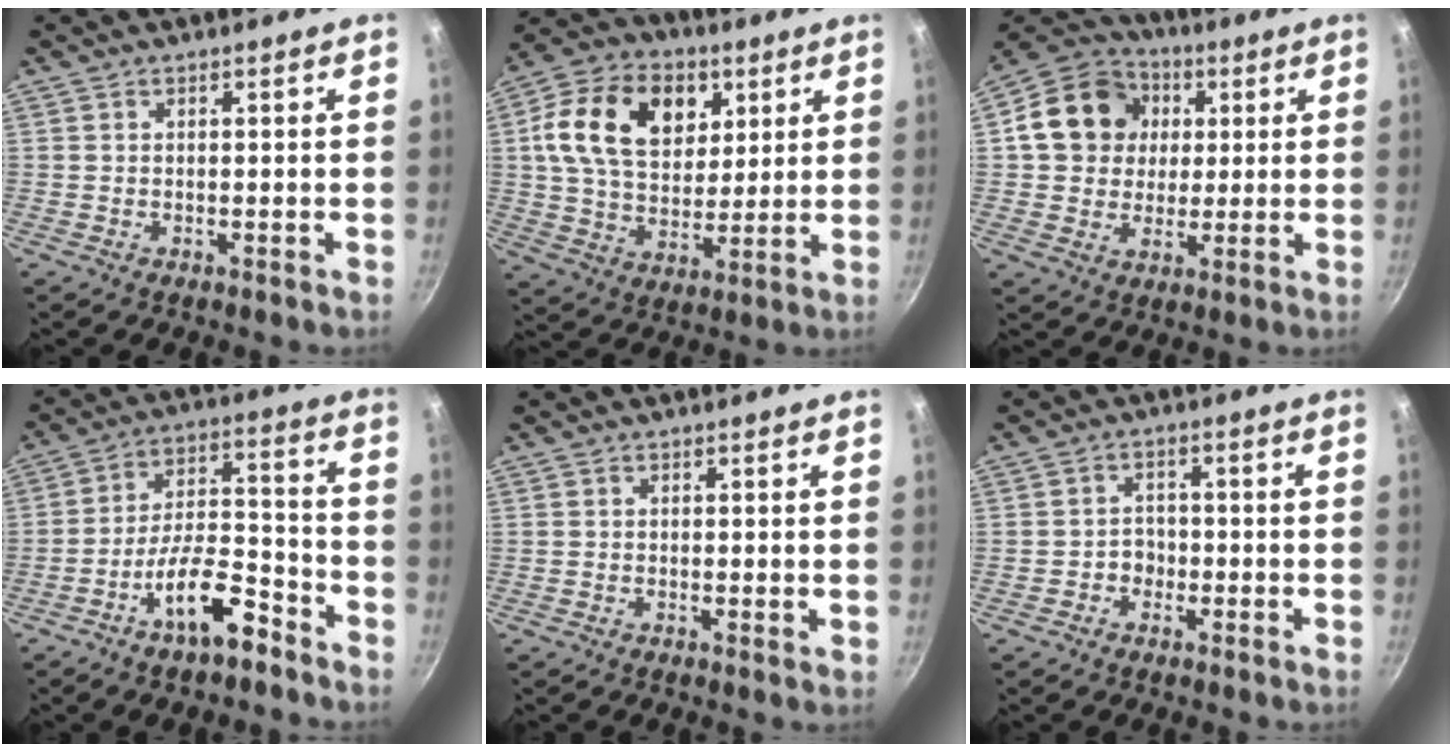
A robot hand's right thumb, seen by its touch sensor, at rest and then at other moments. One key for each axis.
{"total": 19.3, "fx": 6.0, "fy": 13.6, "fz": 12.4, "tx": -0.194, "ty": -0.004, "tz": 0.095}
{"total": 15.2, "fx": 3.0, "fy": 13.0, "fz": 7.2, "tx": -0.104, "ty": 0.017, "tz": 0.040}
{"total": 12.3, "fx": -7.5, "fy": 4.5, "fz": 8.6, "tx": -0.127, "ty": 0.063, "tz": -0.128}
{"total": 0.6, "fx": 0.2, "fy": 0.2, "fz": 0.5, "tx": -0.007, "ty": -0.005, "tz": 0.000}
{"total": 2.9, "fx": -1.1, "fy": 2.5, "fz": 1.0, "tx": 0.007, "ty": 0.011, "tz": -0.019}